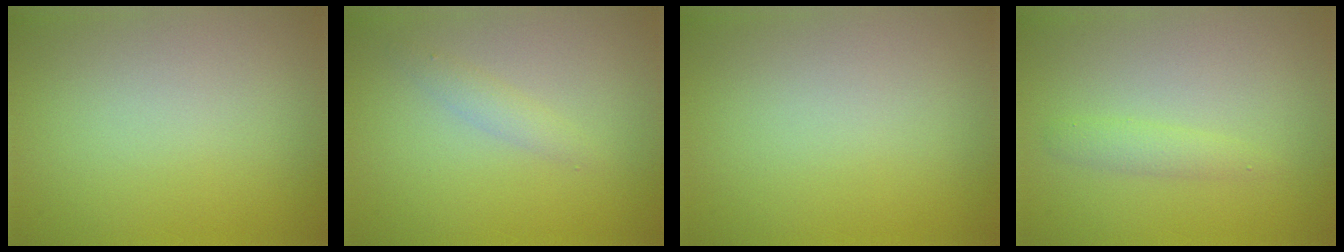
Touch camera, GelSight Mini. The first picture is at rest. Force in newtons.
{"total": 1.3, "press": 1.3, "slide": 0.0}
{"total": 0.0}
{"total": 1.4, "press": 1.4, "slide": 0.0}